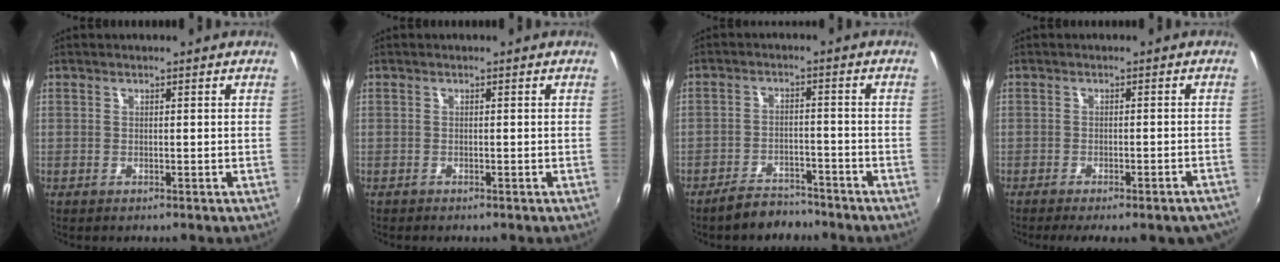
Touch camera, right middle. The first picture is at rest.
{"total": 0.7, "force": [-0.6, 0.3, 0.1], "torque": [-0.005, -0.003, -0.011]}
{"total": 6.2, "force": [-5.5, 2.2, 1.7], "torque": [-0.050, 0.008, -0.082]}
{"total": 10.5, "force": [-8.9, 1.8, 5.3], "torque": [-0.090, -0.024, -0.108]}